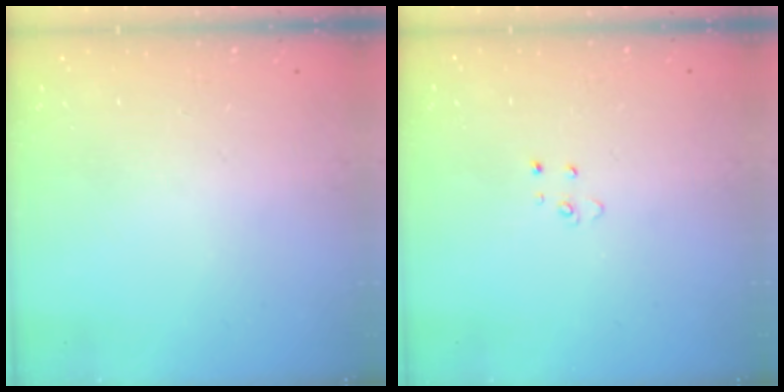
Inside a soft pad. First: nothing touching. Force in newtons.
{"total": 2.6, "press": 2.6, "slide": 0.2}